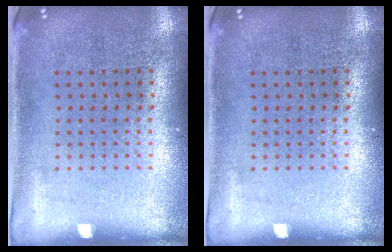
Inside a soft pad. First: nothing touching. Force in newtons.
{"total": 0.0}